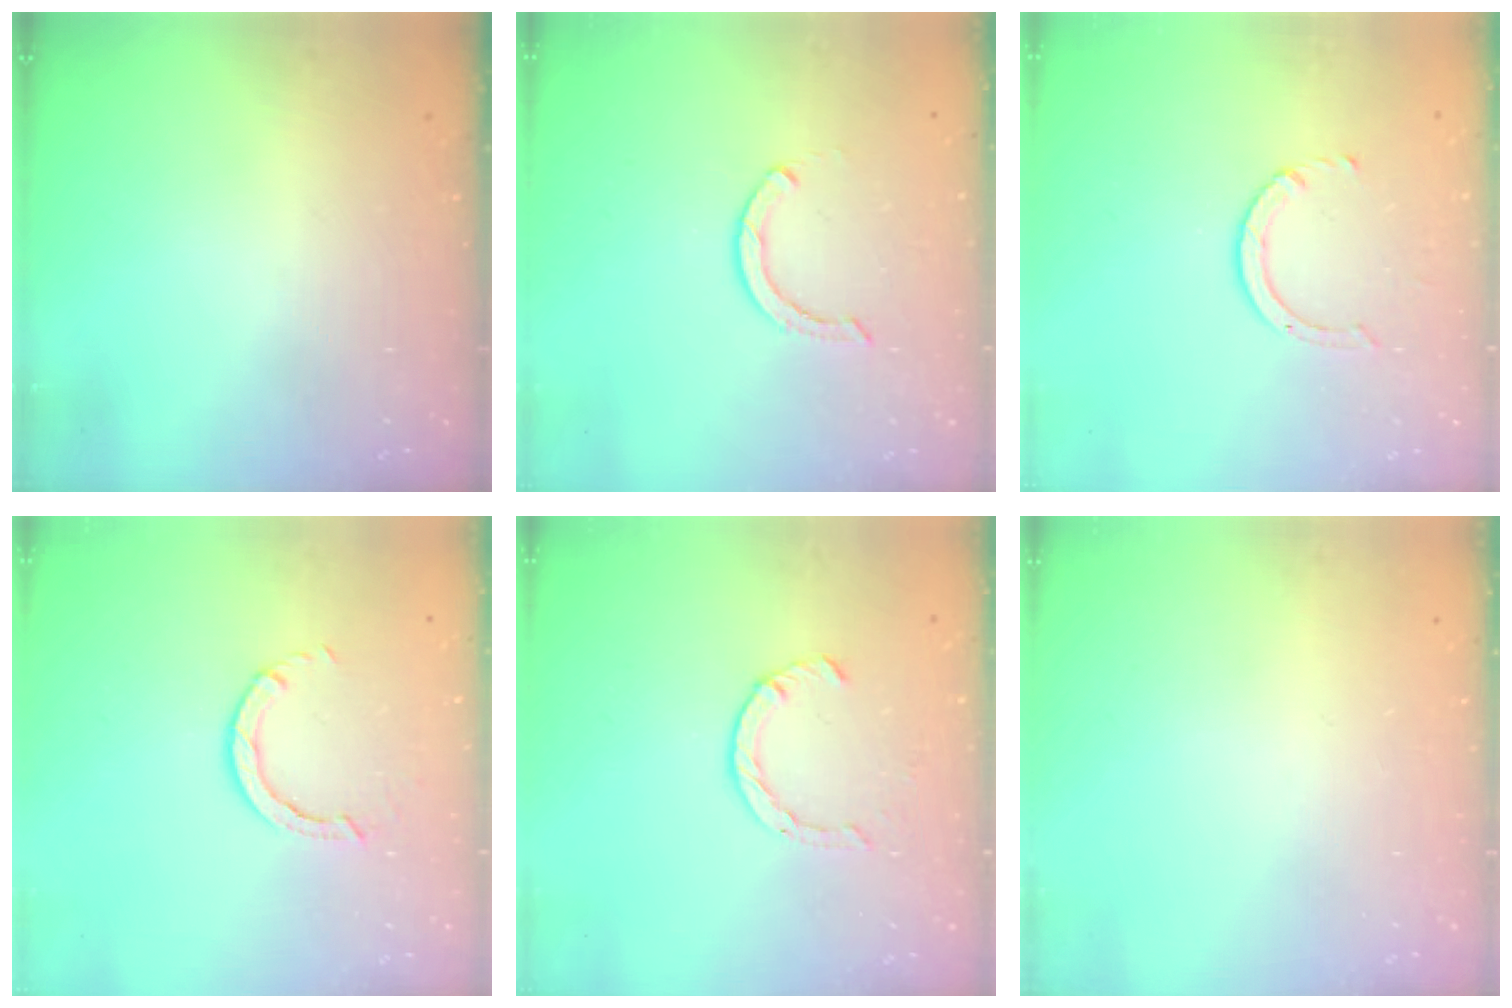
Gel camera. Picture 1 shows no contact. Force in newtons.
{"total": 2.6, "press": 2.6, "slide": 0.1}
{"total": 3.6, "press": 3.6, "slide": 0.5}
{"total": 2.6, "press": 2.6, "slide": 0.3}
{"total": 2.4, "press": 2.4, "slide": 0.2}
{"total": 0.0}